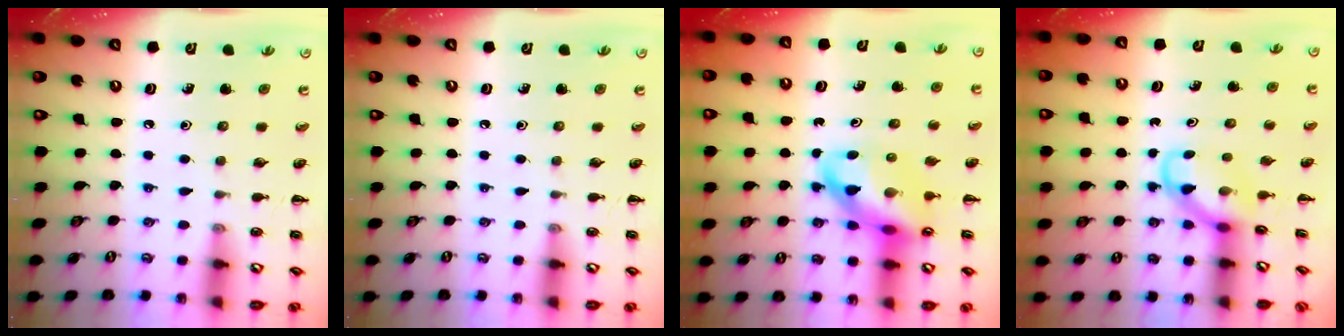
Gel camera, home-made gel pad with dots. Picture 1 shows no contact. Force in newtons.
{"total": 0.0}
{"total": 12.9, "press": 12.4, "slide": 3.6}
{"total": 3.8, "press": 3.6, "slide": 1.1}